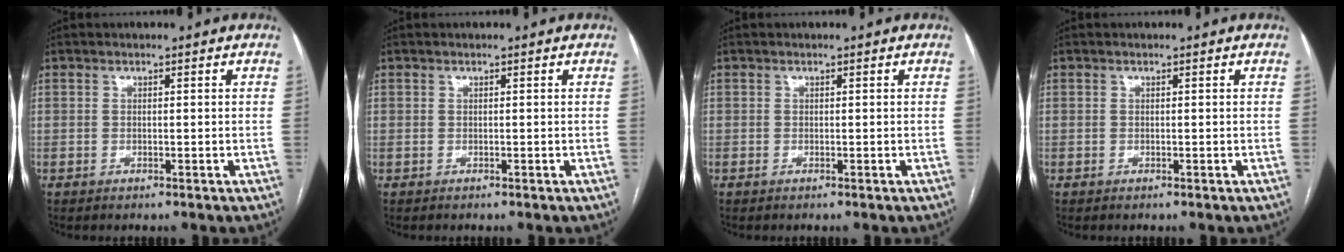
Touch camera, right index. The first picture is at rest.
{"total": 0.0}
{"total": 0.0}
{"total": 0.0}